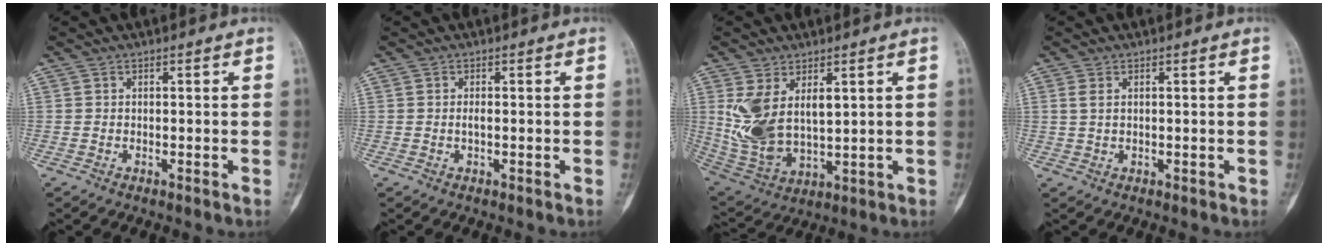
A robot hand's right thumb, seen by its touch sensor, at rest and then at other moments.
{"total": 0.9, "force": [-0.2, 0.4, 0.8], "torque": [-0.013, 0.000, -0.004]}
{"total": 12.4, "force": [3.1, 7.4, 9.4], "torque": [-0.171, -0.015, 0.082]}
{"total": 1.9, "force": [0.5, 1.3, 1.3], "torque": [-0.028, 0.002, 0.010]}